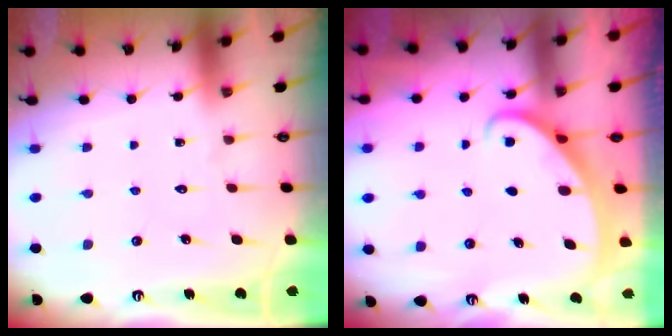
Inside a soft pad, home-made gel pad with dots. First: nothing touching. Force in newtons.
{"total": 2.3, "press": 2.3, "slide": 0.2}